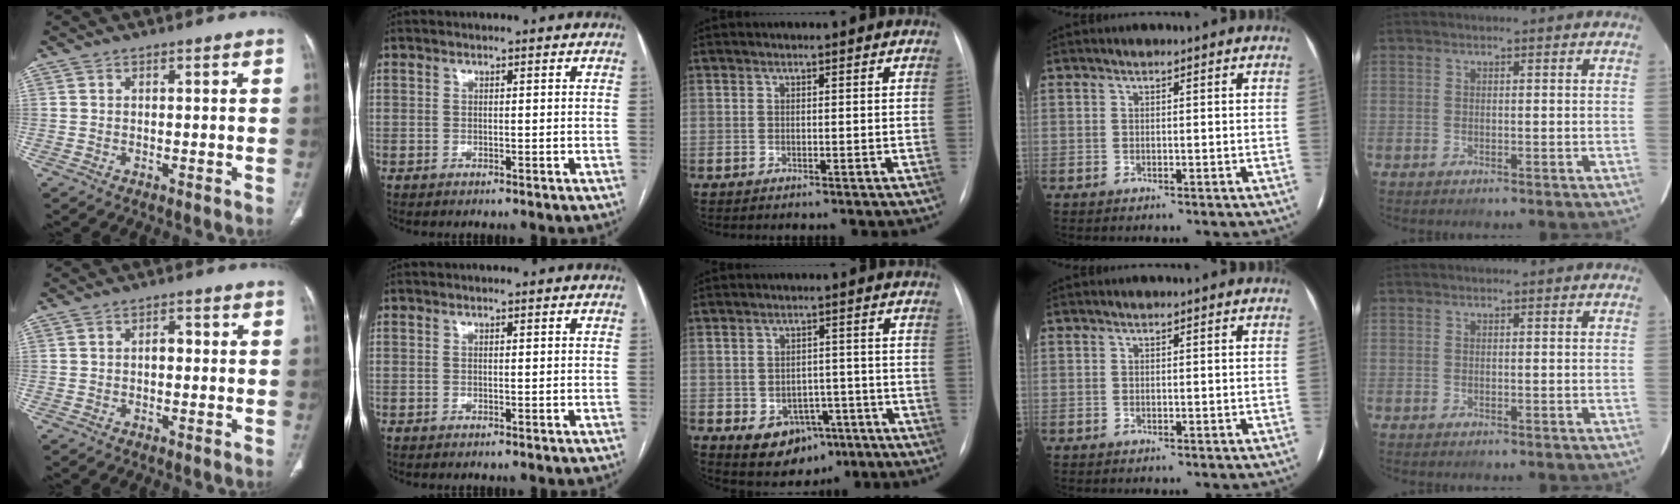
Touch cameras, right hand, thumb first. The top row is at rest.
{"thumb": {"total": 2.0, "force": [-0.1, 1.3, 1.5], "torque": [-0.017, 0.008, -0.005]}, "middle": {"total": 7.7, "force": [-3.5, 5.6, 4.0], "torque": [-0.059, 0.014, -0.039]}}